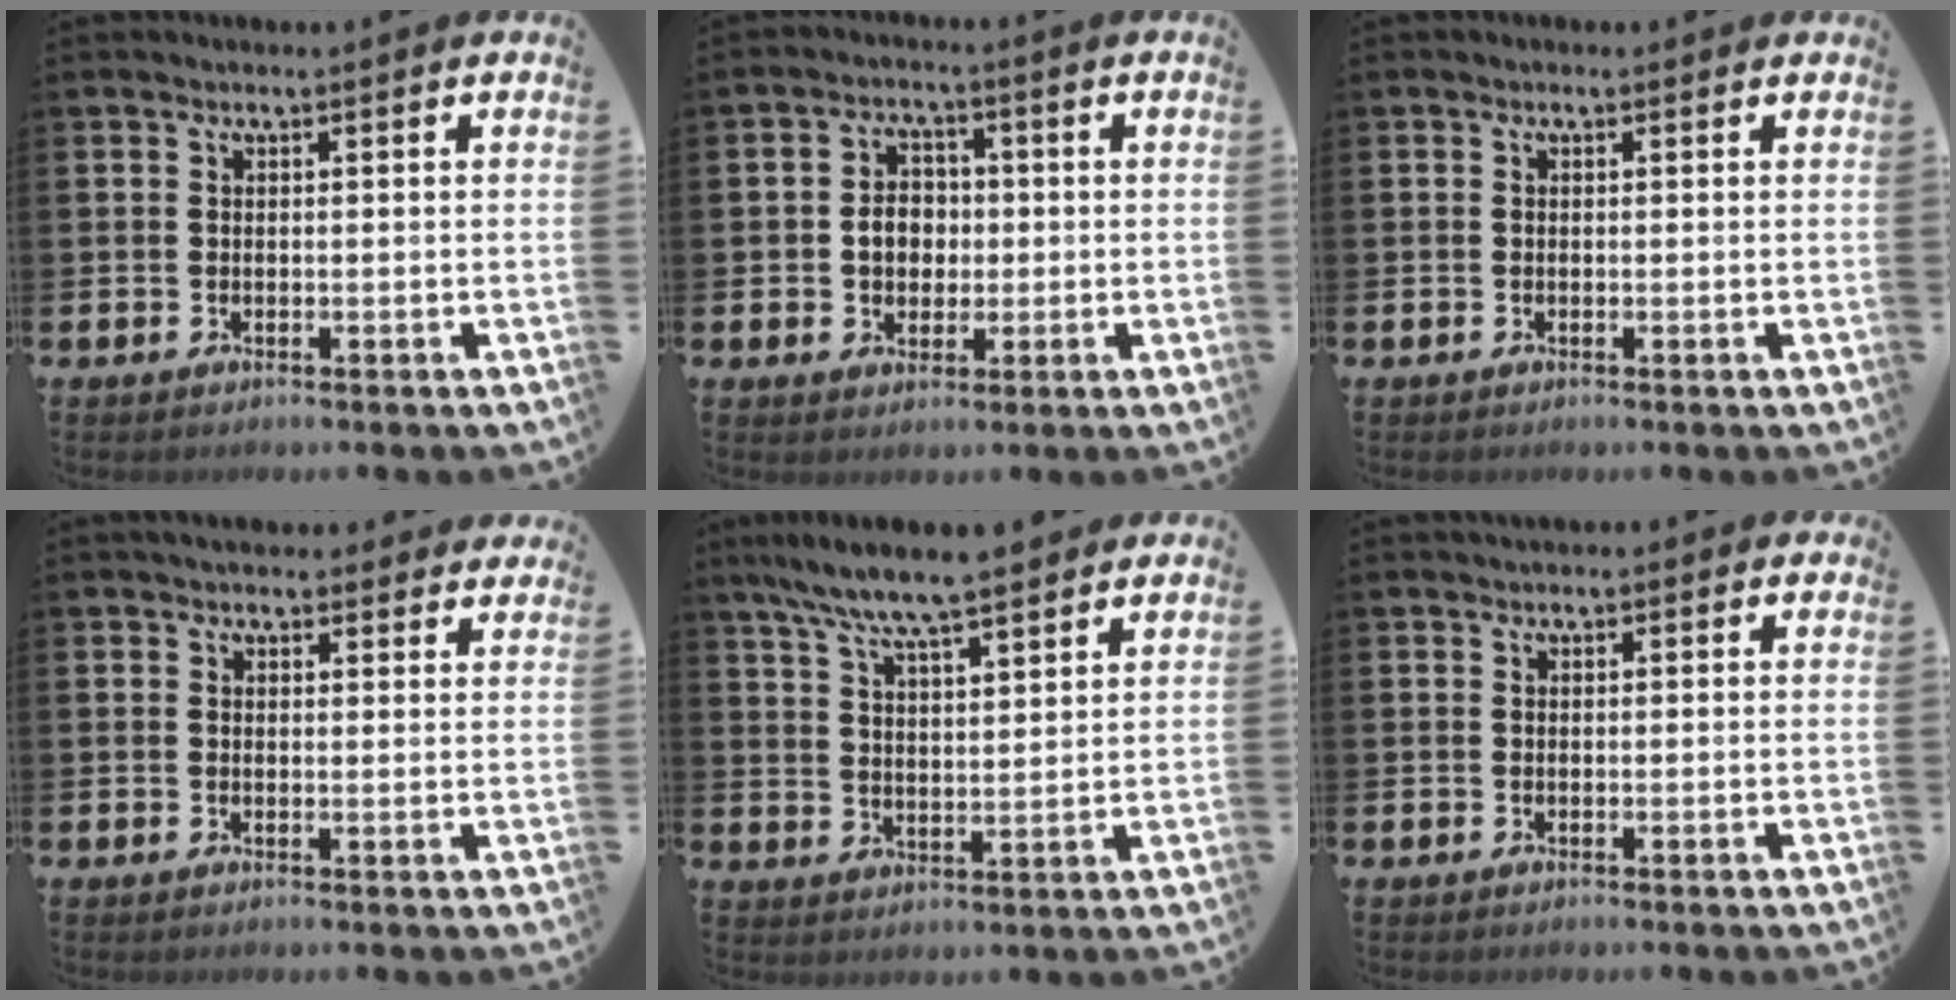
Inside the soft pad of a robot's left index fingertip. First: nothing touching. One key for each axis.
{"total": 4.1, "fx": -0.1, "fy": 3.4, "fz": 2.2, "tx": -0.029, "ty": 0.003, "tz": -0.013}
{"total": 0.0}
{"total": 3.2, "fx": 3.0, "fy": 0.9, "fz": 0.2, "tx": 0.005, "ty": -0.015, "tz": 0.054}
{"total": 7.6, "fx": 7.2, "fy": 0.5, "fz": 2.6, "tx": -0.074, "ty": -0.031, "tz": 0.129}
{"total": 0.9, "fx": 0.7, "fy": 0.5, "fz": 0.3, "tx": 0.007, "ty": 0.003, "tz": 0.010}